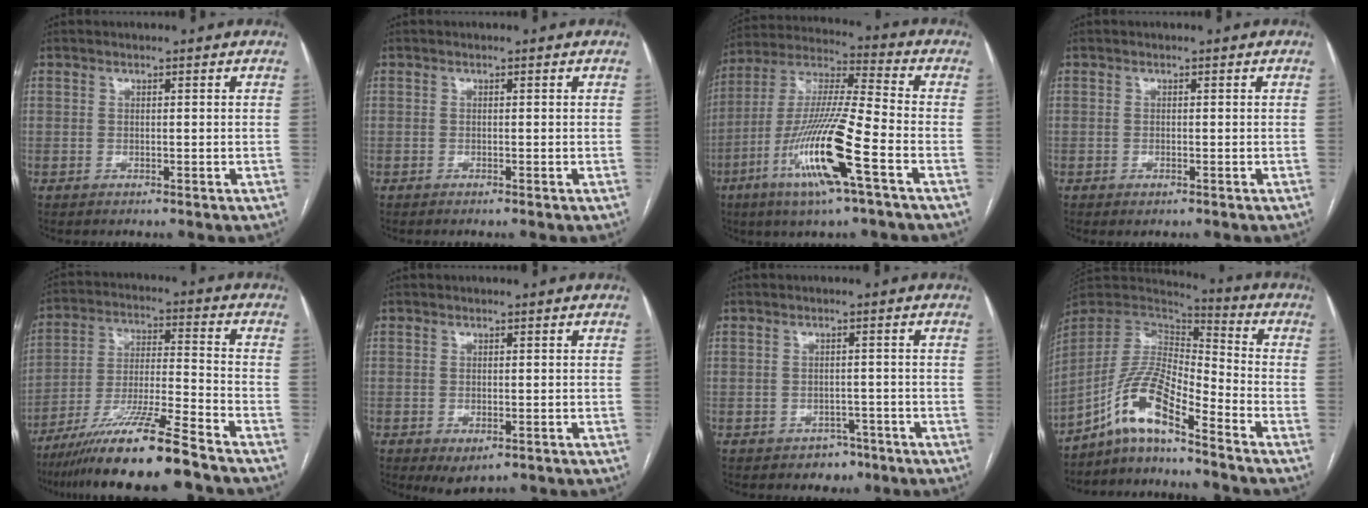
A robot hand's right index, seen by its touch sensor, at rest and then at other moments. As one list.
[{"total": 0.0}, {"total": 17.1, "force": [-7.1, 0.6, 15.5], "torque": [-0.316, -0.017, -0.135]}, {"total": 0.6, "force": [-0.4, 0.1, 0.4], "torque": [-0.005, -0.001, -0.005]}, {"total": 15.1, "force": [-11.8, -0.7, 9.4], "torque": [-0.174, -0.023, -0.207]}, {"total": 2.9, "force": [-1.3, 1.4, 2.1], "torque": [-0.031, -0.005, -0.009]}, {"total": 3.1, "force": [-1.9, 2.4, 0.5], "torque": [0.000, 0.014, -0.020]}, {"total": 11.3, "force": [-7.7, 1.8, 8.1], "torque": [-0.168, 0.018, -0.146]}]